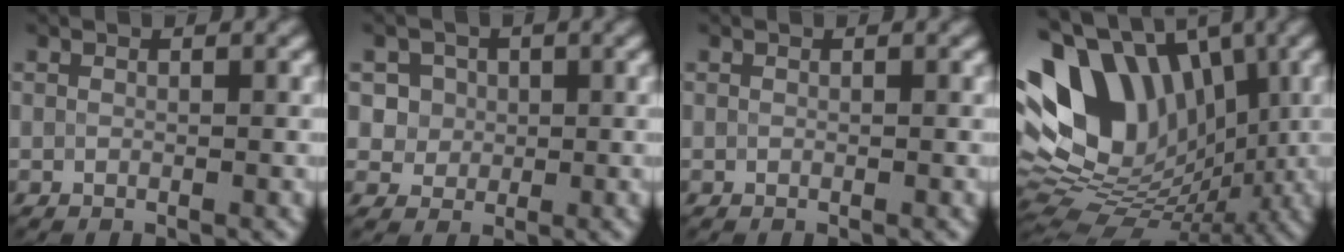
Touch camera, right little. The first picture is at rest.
{"total": 3.6, "force": [0.5, 3.5, 0.6], "torque": [0.013, 0.023, 0.005]}
{"total": 0.0}
{"total": 12.4, "force": [3.0, 8.6, 8.4], "torque": [-0.157, 0.009, 0.048]}